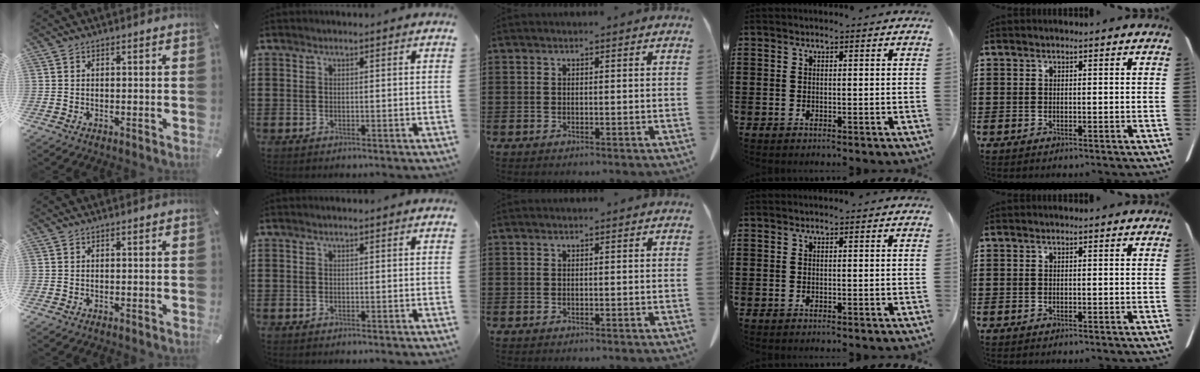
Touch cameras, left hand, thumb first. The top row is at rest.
{}